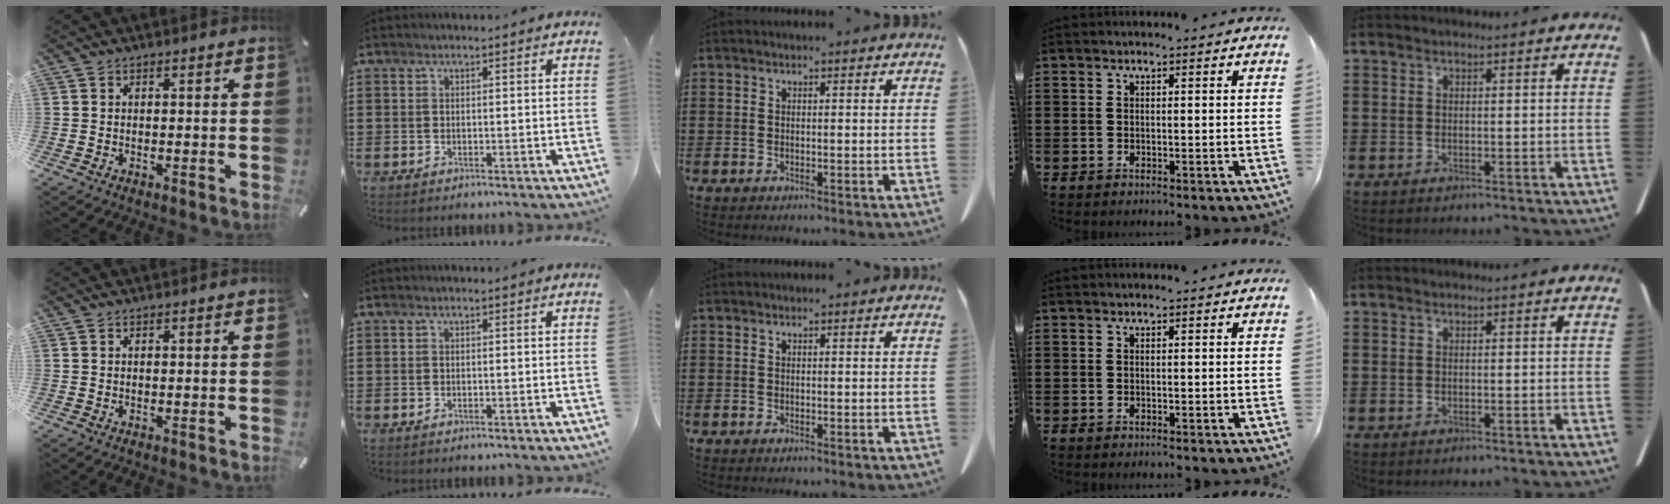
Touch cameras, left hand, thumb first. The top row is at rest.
{}